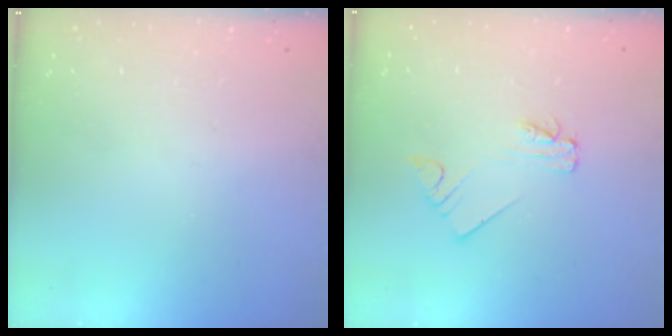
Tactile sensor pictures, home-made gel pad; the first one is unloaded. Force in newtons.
{"total": 2.0, "press": 2.0, "slide": 0.1}